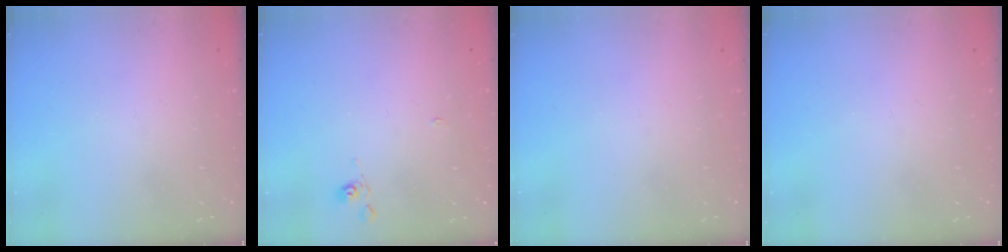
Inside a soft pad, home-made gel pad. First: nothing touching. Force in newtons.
{"total": 4.0, "press": 4.0, "slide": 0.4}
{"total": 0.0}
{"total": 0.0}